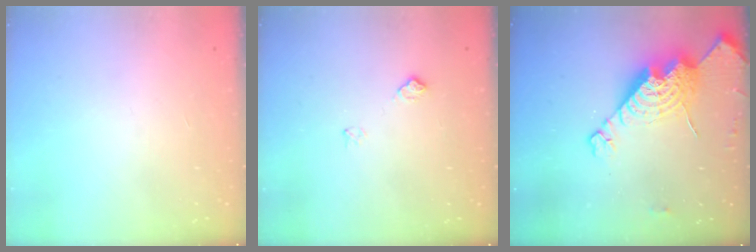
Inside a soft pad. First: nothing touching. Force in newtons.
{"total": 6.7, "press": 6.6, "slide": 0.9}
{"total": 20.4, "press": 20.3, "slide": 1.9}